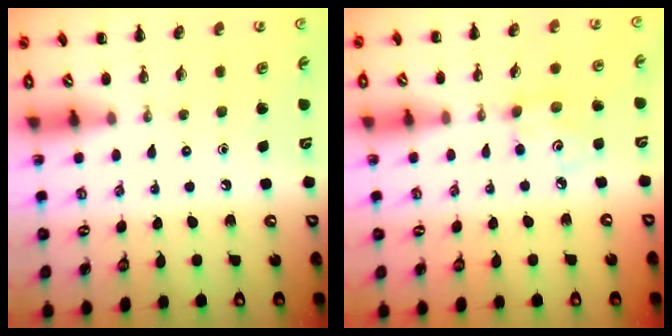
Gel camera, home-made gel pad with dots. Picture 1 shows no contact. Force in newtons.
{"total": 4.2, "press": 4.1, "slide": 0.9}